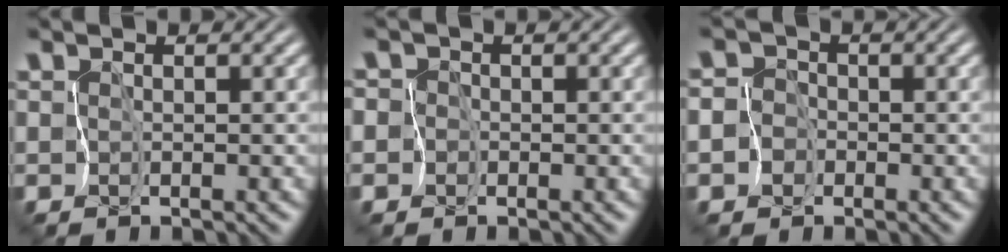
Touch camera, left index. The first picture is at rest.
{"total": 3.9, "force": [-0.9, 3.7, 0.7], "torque": [-0.013, 0.016, -0.052]}
{"total": 4.9, "force": [-2.4, 4.2, 0.7], "torque": [-0.008, -0.001, -0.065]}